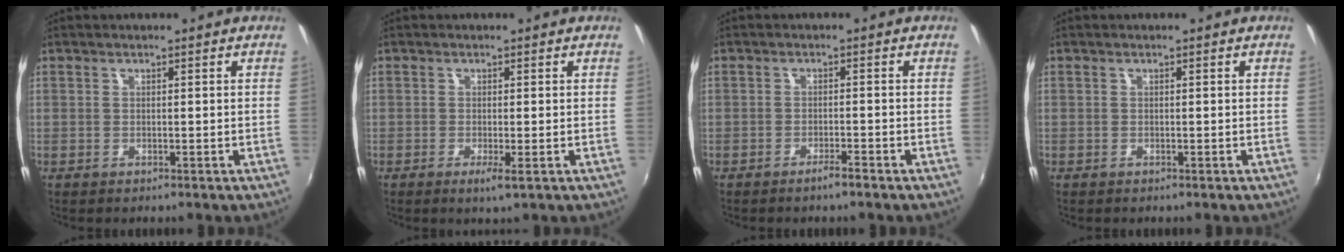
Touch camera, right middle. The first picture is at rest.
{"total": 1.9, "force": [-0.7, -0.1, 1.8], "torque": [-0.037, -0.006, -0.012]}
{"total": 1.9, "force": [-1.6, -0.1, 1.0], "torque": [-0.023, 0.001, -0.027]}
{"total": 0.0}